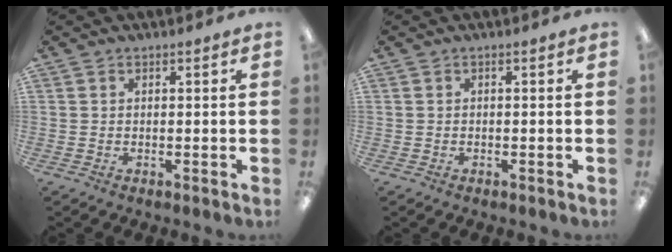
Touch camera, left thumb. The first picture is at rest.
{"total": 0.0}